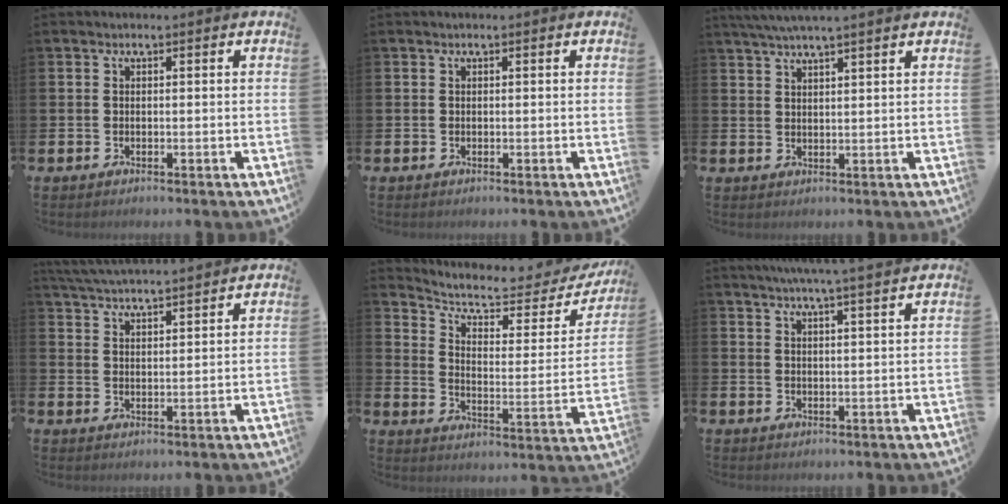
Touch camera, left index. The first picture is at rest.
{"total": 0.0}
{"total": 3.8, "force": [3.5, -0.5, 1.3], "torque": [-0.042, -0.004, 0.066]}
{"total": 4.6, "force": [4.6, -0.3, 0.4], "torque": [-0.028, -0.025, 0.083]}
{"total": 6.8, "force": [5.8, 2.2, 2.8], "torque": [-0.073, -0.040, 0.093]}
{"total": 4.9, "force": [4.6, -1.2, 1.5], "torque": [-0.032, -0.022, 0.080]}